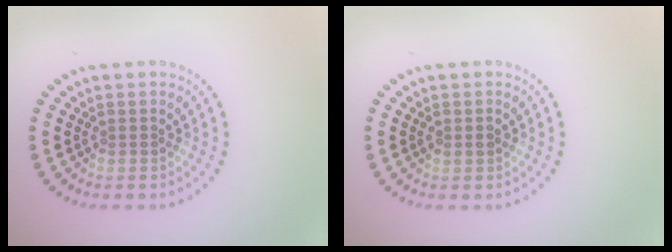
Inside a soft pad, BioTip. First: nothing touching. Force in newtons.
{"total": 1.3, "press": 1.3, "slide": 0.1}